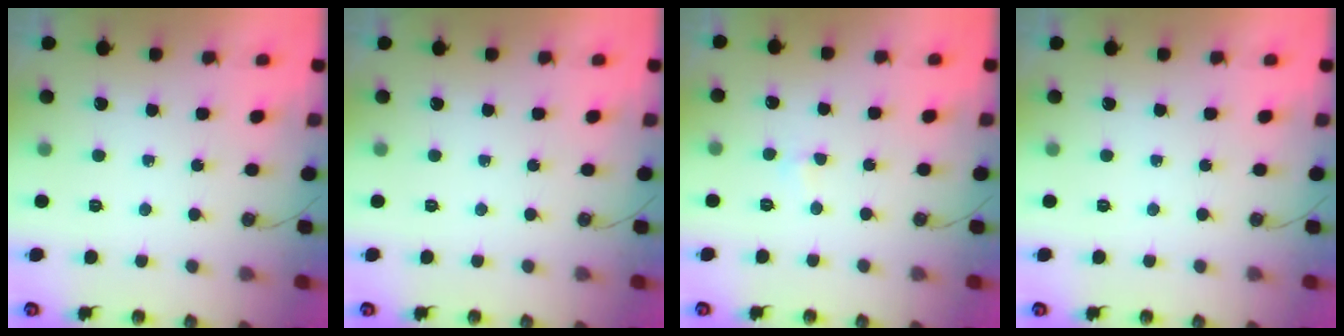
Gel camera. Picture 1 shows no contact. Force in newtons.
{"total": 0.0}
{"total": 2.8, "press": 2.8, "slide": 0.5}
{"total": 0.0}